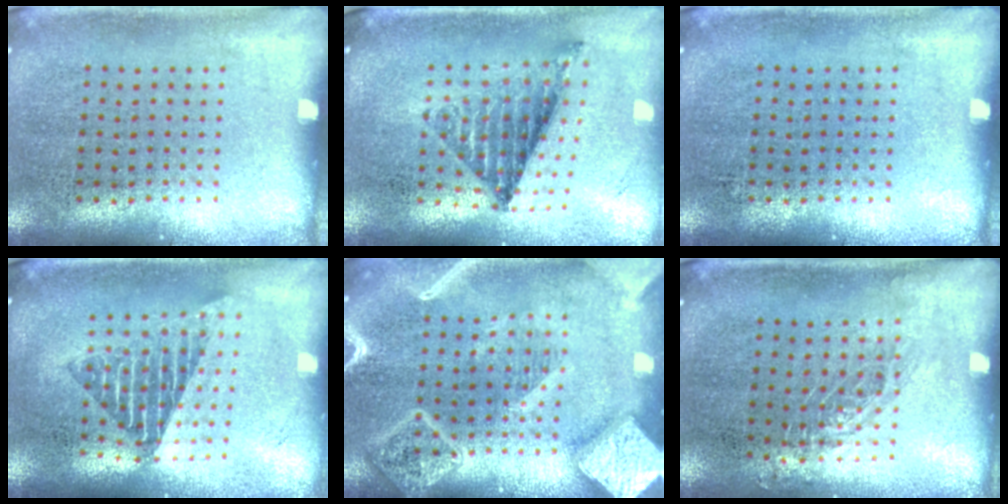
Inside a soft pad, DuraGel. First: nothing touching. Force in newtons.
{"total": 1.0, "press": 1.0, "slide": 0.2}
{"total": 0.0}
{"total": 1.7, "press": 1.4, "slide": 1.0}
{"total": 4.1, "press": 4.1, "slide": 0.5}
{"total": 0.8, "press": 0.8, "slide": 0.2}